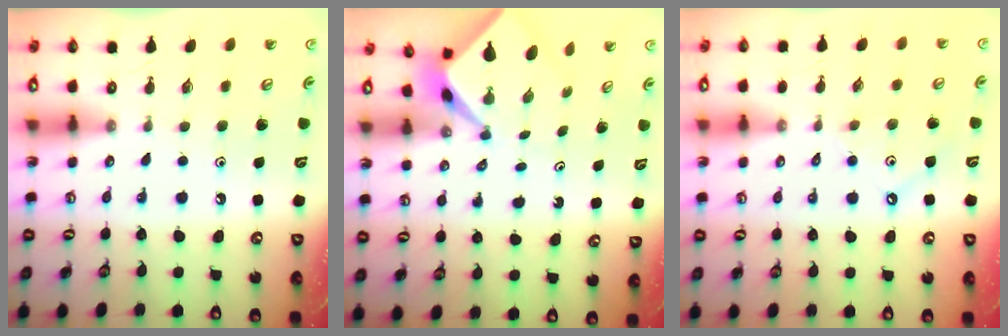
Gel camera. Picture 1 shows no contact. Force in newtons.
{"total": 2.5, "press": 2.5, "slide": 0.1}
{"total": 2.5, "press": 2.5, "slide": 0.4}